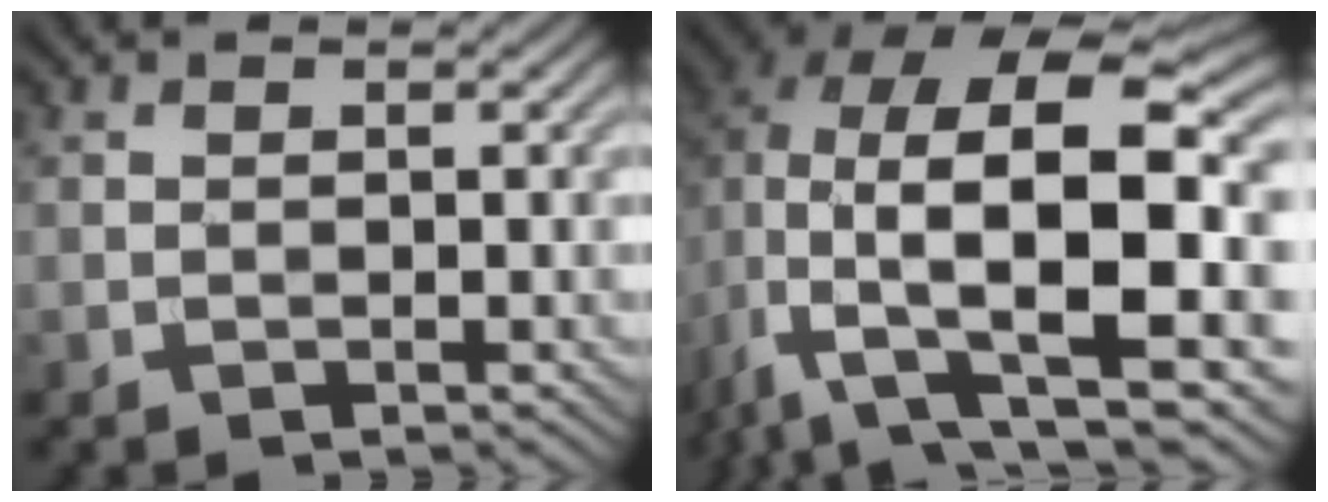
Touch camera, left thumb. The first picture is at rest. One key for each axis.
{"total": 17.3, "fx": -0.9, "fy": 9.0, "fz": 14.8, "tx": -0.290, "ty": -0.020, "tz": -0.004}